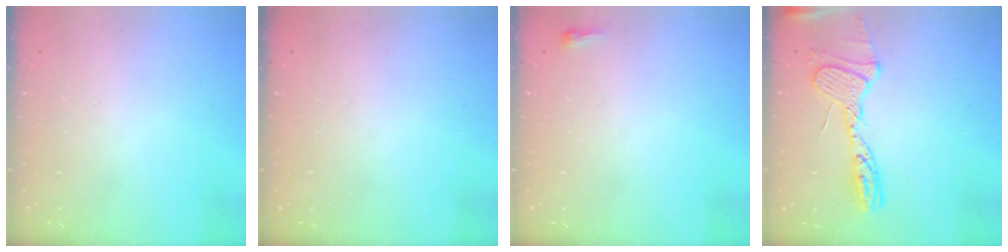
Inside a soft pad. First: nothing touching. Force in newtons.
{"total": 0.0}
{"total": 2.4, "press": 2.4, "slide": 0.6}
{"total": 15.7, "press": 15.6, "slide": 1.4}